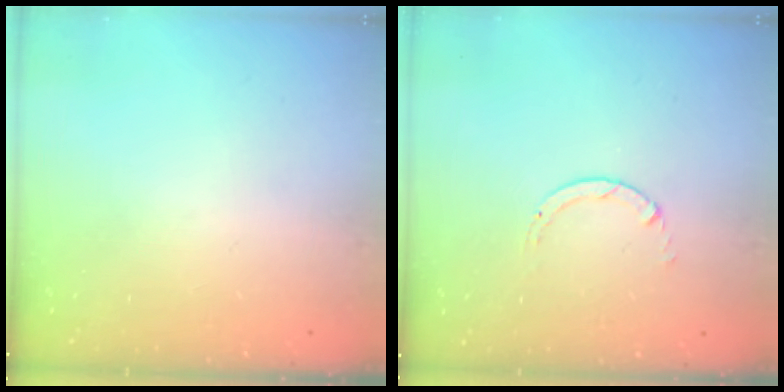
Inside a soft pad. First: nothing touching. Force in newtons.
{"total": 0.6, "press": 0.5, "slide": 0.1}